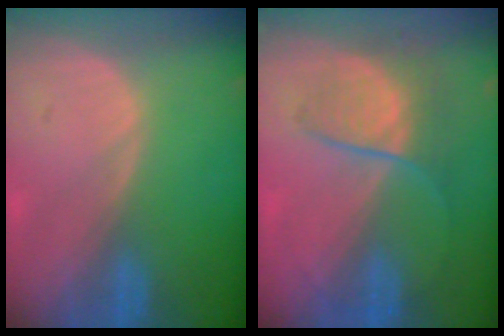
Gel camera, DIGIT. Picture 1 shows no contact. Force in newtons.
{"total": 6.6, "press": 6.2, "slide": 2.3}